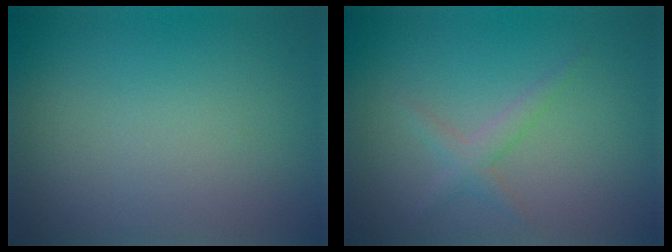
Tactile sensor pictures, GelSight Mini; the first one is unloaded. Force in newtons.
{"total": 1.6, "press": 1.6, "slide": 0.1}